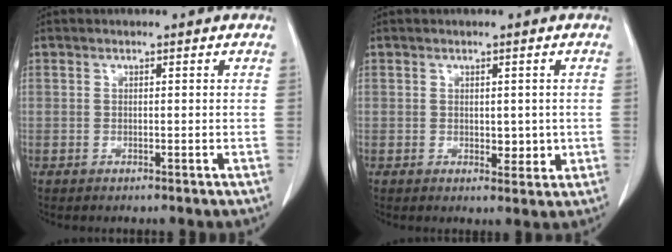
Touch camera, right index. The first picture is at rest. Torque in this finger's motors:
{"motor_torque": [0.07, 0.12, 0.09, 0.02]}